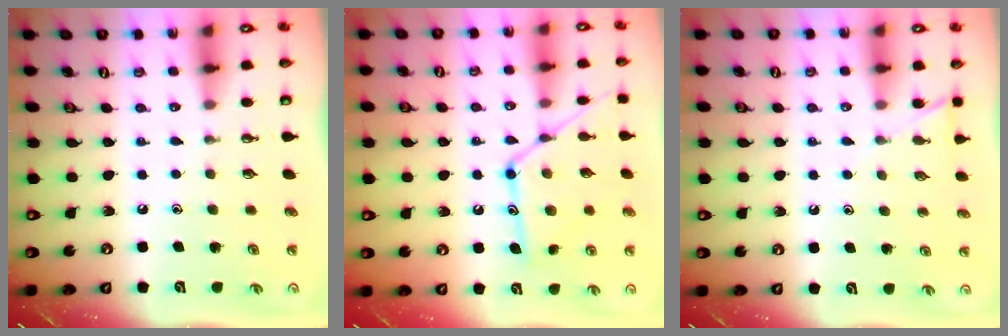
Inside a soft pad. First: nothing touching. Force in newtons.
{"total": 15.2, "press": 15.2, "slide": 1.1}
{"total": 5.1, "press": 5.1, "slide": 0.6}